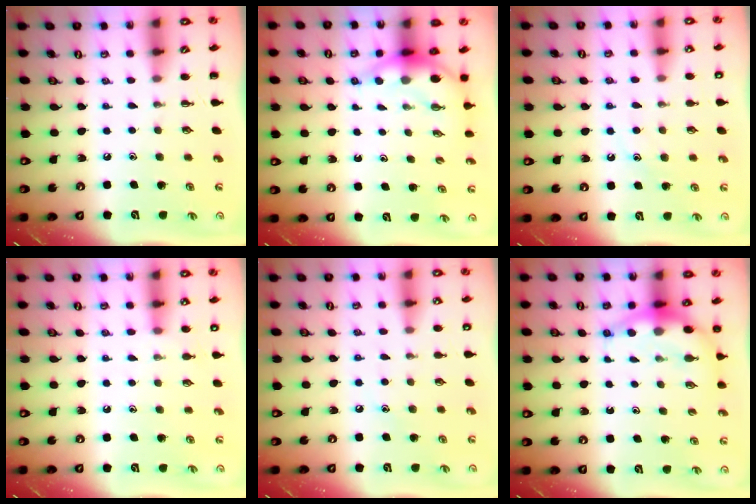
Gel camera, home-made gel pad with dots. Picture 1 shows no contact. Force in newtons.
{"total": 5.7, "press": 5.7, "slide": 0.7}
{"total": 9.4, "press": 9.3, "slide": 1.4}
{"total": 5.7, "press": 5.5, "slide": 1.4}
{"total": 7.9, "press": 7.7, "slide": 2.0}
{"total": 6.8, "press": 6.7, "slide": 1.6}